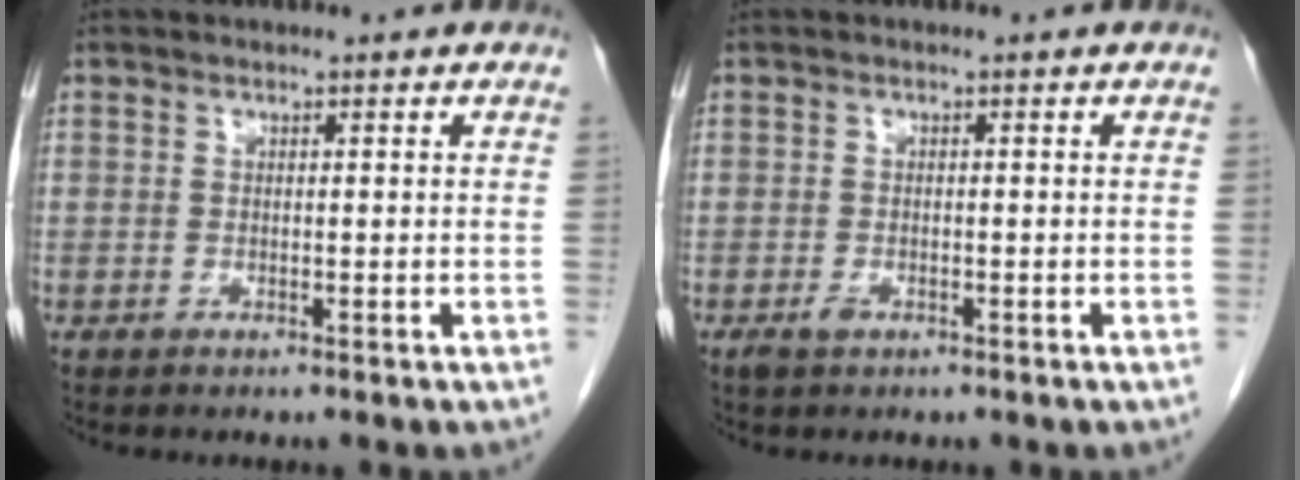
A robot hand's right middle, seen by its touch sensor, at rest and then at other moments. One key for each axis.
{"total": 1.4, "fx": -0.8, "fy": 0.7, "fz": 0.9, "tx": -0.019, "ty": 0.000, "tz": -0.011}